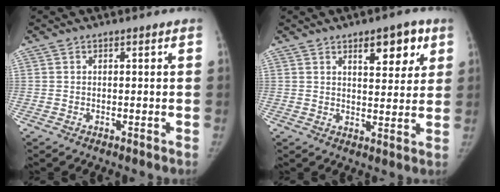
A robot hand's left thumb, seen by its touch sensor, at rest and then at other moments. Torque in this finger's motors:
{"motor_torque": [0.01, 0.01, -0.02, 0.03, 0.00]}